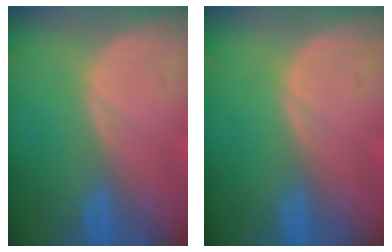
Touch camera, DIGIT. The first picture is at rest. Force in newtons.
{"total": 0.0}